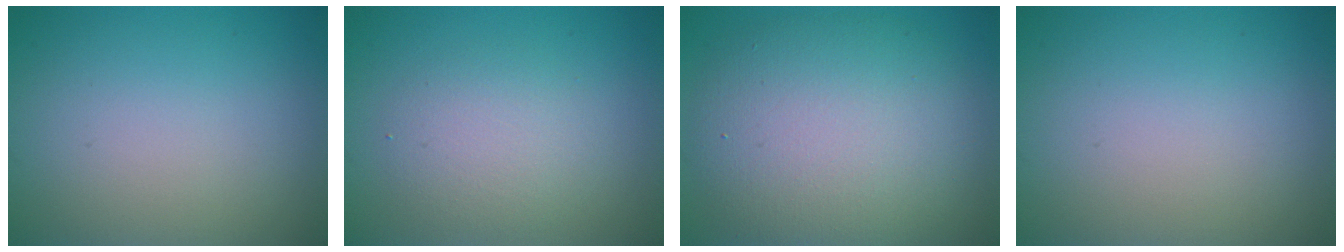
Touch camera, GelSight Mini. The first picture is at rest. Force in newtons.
{"total": 2.9, "press": 2.9, "slide": 0.2}
{"total": 9.7, "press": 9.7, "slide": 0.7}
{"total": 0.0}